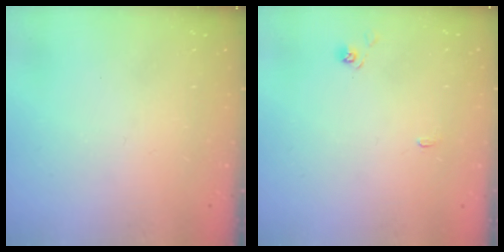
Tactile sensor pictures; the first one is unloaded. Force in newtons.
{"total": 1.7, "press": 1.7, "slide": 0.3}